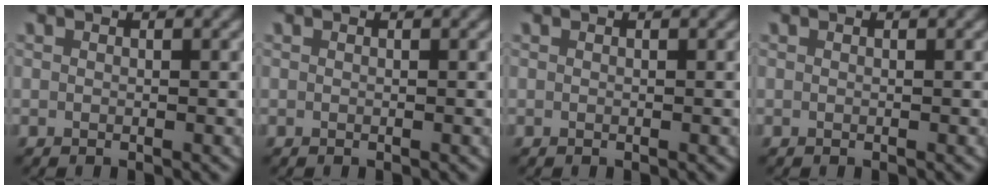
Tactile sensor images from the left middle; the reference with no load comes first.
{"total": 0.0}
{"total": 0.0}
{"total": 0.0}